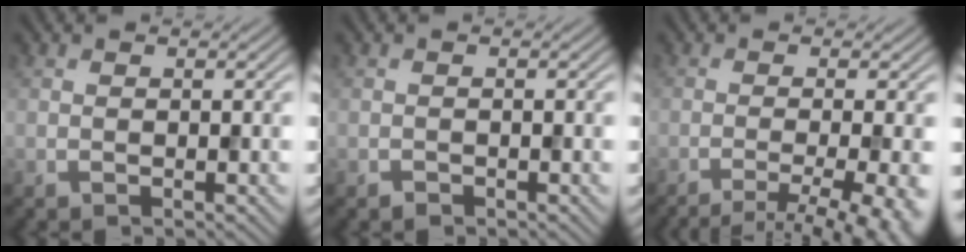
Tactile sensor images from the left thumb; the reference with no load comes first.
{"total": 0.6, "force": [-0.5, 0.3, 0.1], "torque": [0.000, -0.002, -0.008]}
{"total": 8.0, "force": [-4.0, 1.8, 6.7], "torque": [-0.087, -0.007, -0.053]}